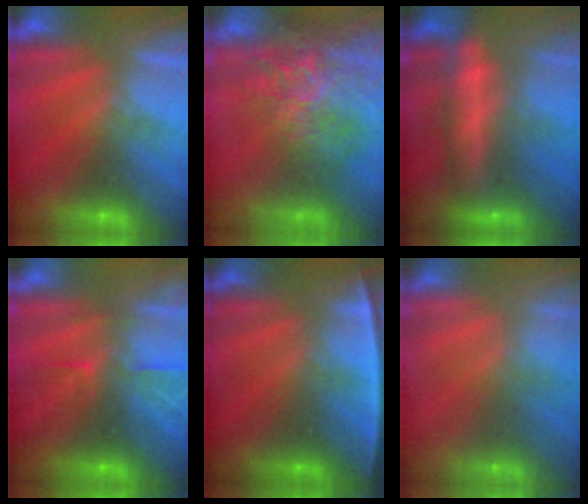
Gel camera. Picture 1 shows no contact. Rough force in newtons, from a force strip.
{"total": 11.6}
{"total": 6.2}
{"total": 8.5}
{"total": 2.4}
{"total": 7.0}